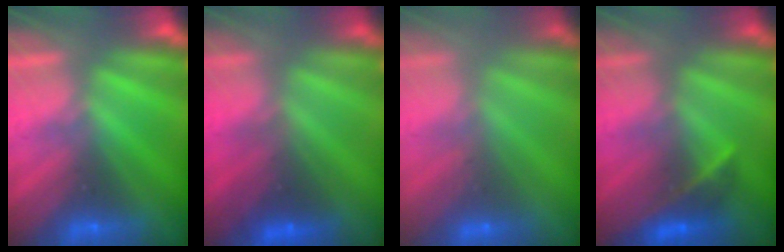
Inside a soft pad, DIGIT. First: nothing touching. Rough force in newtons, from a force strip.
{"total": 2.3}
{"total": 2.4}
{"total": 2.4}